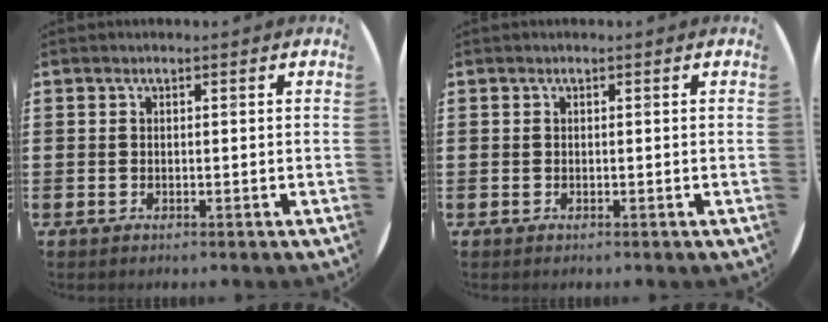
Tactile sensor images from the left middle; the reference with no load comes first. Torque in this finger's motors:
{"motor_torque": [0.00, 0.00, -0.02, 0.00]}